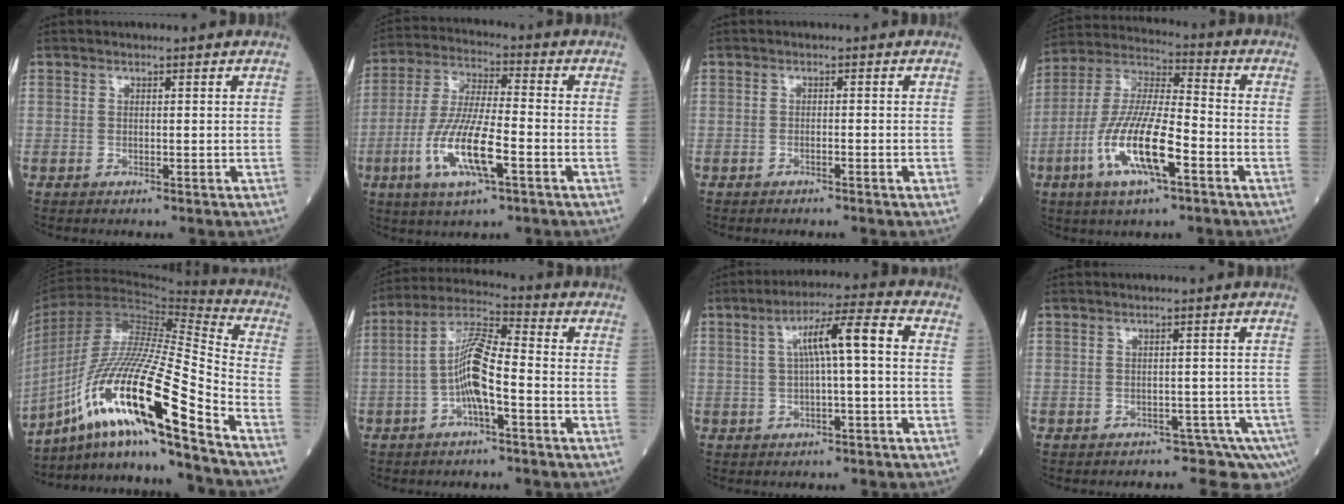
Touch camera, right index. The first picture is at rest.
{"total": 12.2, "force": [-4.4, 2.1, 11.2], "torque": [-0.232, -0.011, -0.080]}
{"total": 1.0, "force": [-0.7, -0.2, 0.7], "torque": [-0.016, 0.002, -0.009]}
{"total": 14.4, "force": [-5.4, 3.0, 13.0], "torque": [-0.270, -0.006, -0.100]}
{"total": 23.3, "force": [-13.6, 0.5, 18.9], "torque": [-0.377, -0.025, -0.249]}
{"total": 8.6, "force": [-2.1, 1.5, 8.2], "torque": [-0.166, 0.020, -0.043]}
{"total": 7.8, "force": [0.8, 0.5, 7.7], "torque": [-0.130, 0.028, 0.015]}
{"total": 6.9, "force": [-5.5, 3.7, 2.1], "torque": [-0.009, 0.014, -0.060]}